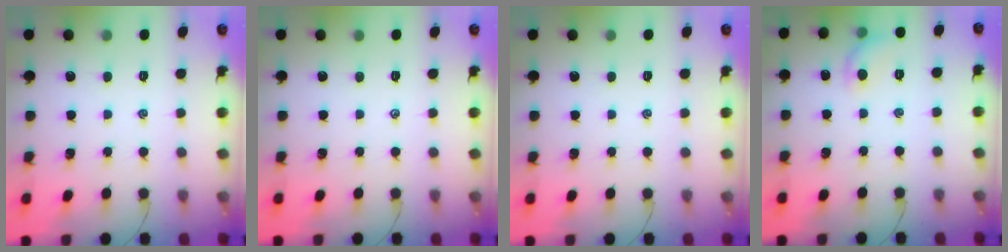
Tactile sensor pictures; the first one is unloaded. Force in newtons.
{"total": 0.0}
{"total": 0.0}
{"total": 6.6, "press": 6.5, "slide": 1.3}